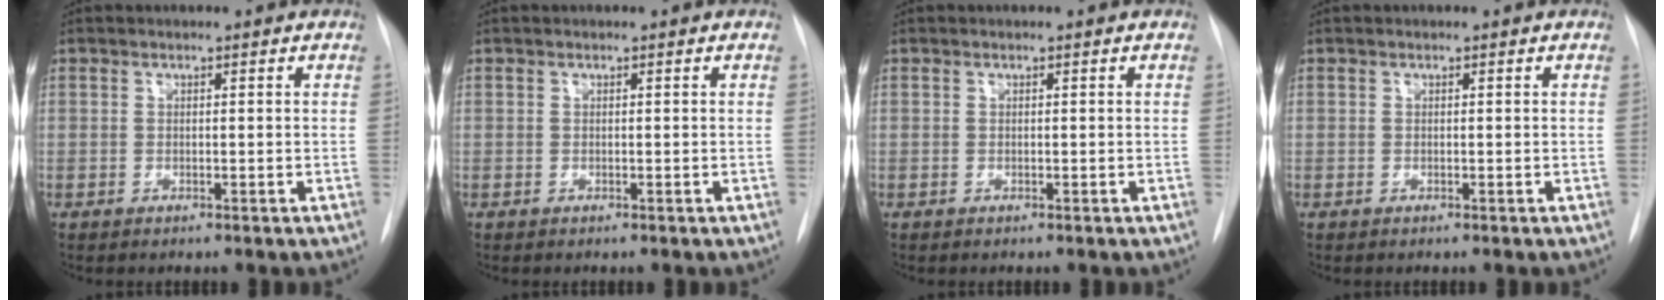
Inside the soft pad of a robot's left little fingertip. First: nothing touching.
{"total": 0.0}
{"total": 0.0}
{"total": 0.0}